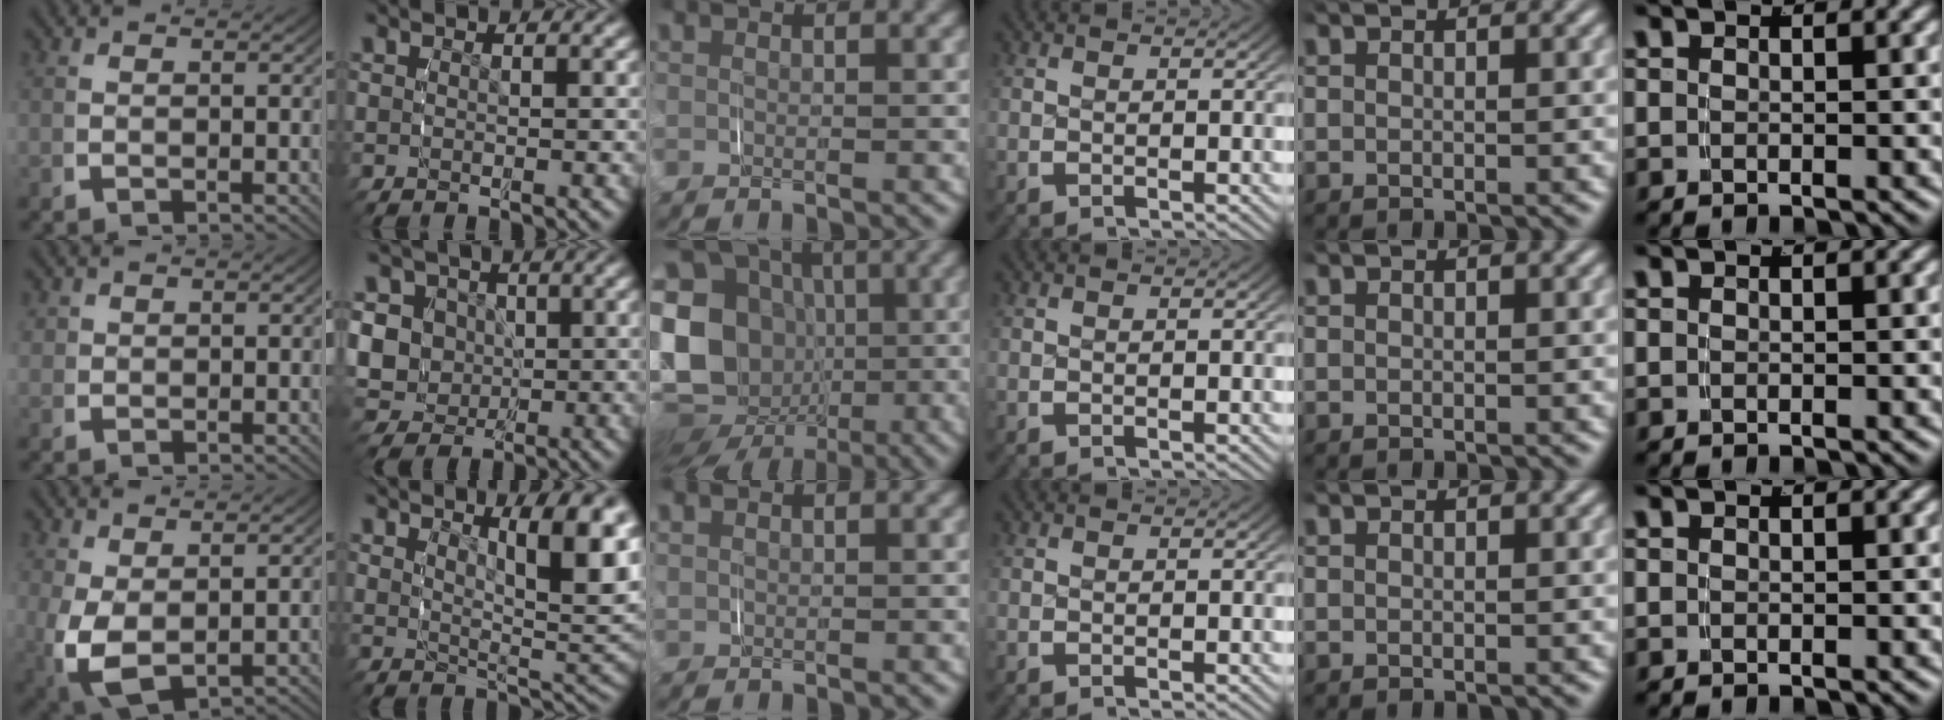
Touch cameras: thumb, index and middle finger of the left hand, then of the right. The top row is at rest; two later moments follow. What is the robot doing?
{"motion": "grasp_and_lifting", "object": "paper towel"}